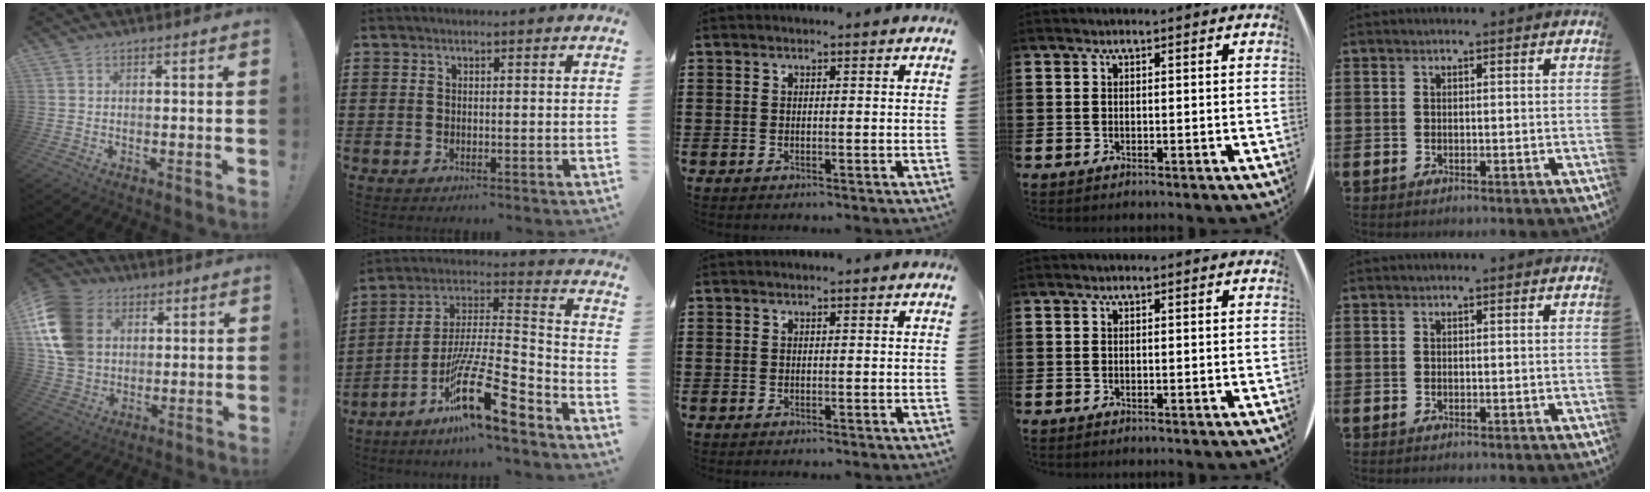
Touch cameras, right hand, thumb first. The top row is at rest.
{"thumb": {"total": 18.9, "force": [4.9, 14.7, 10.9], "torque": [-0.208, -0.005, 0.099]}, "index": {"total": 16.8, "force": [-10.9, 2.9, 12.5], "torque": [-0.231, 0.019, -0.192]}}